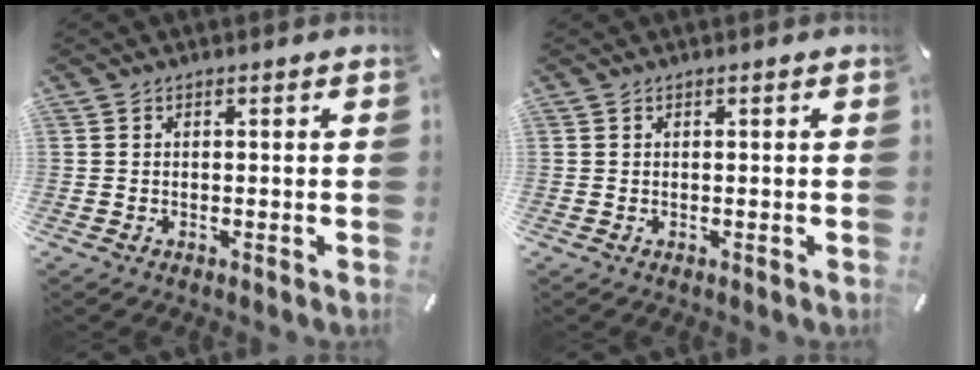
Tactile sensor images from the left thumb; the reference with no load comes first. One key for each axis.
{"total": 0.0}